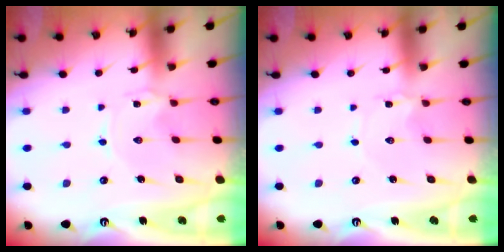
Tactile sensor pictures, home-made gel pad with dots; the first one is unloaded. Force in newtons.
{"total": 0.0}